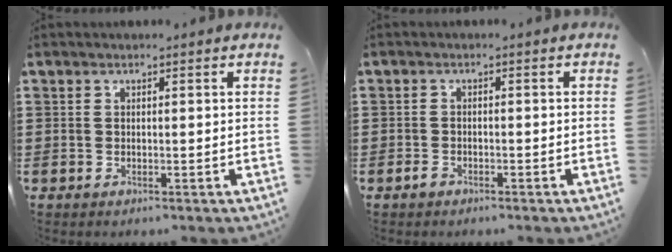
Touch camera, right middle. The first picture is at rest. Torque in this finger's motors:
{"motor_torque": [0.95, -0.15, 0.11, 0.00]}